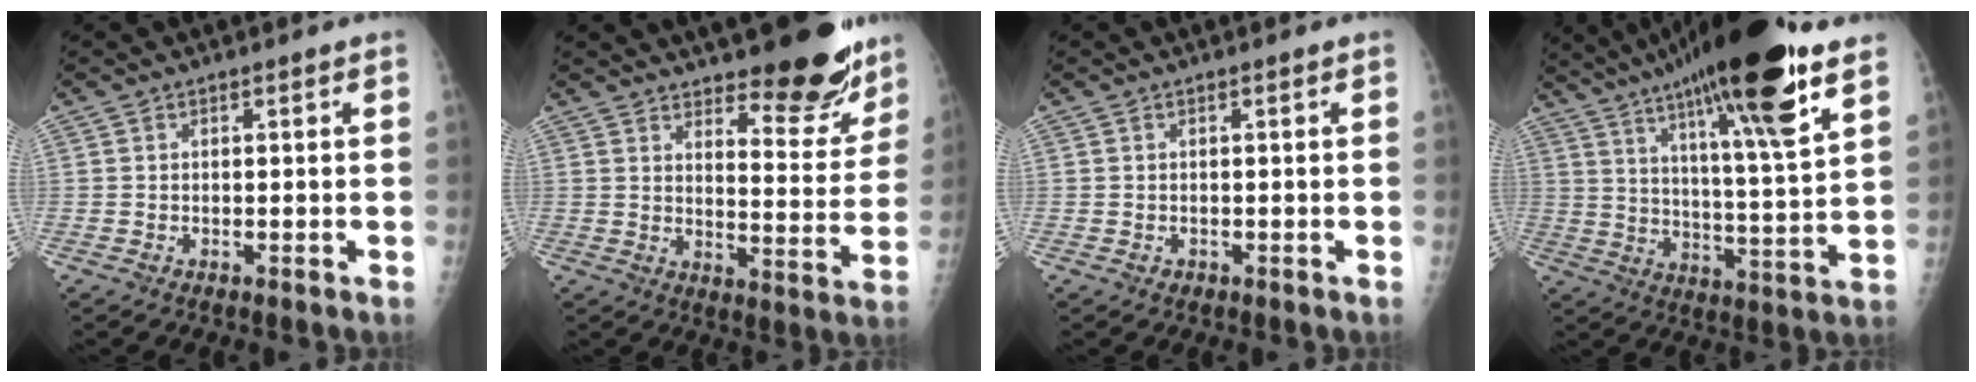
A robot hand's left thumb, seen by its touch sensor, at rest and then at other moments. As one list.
[{"total": 15.2, "force": [11.7, 4.9, 8.3], "torque": [-0.062, -0.093, 0.157]}, {"total": 0.6, "force": [-0.2, 0.5, 0.1], "torque": [-0.002, 0.002, -0.001]}, {"total": 23.9, "force": [14.9, 3.4, 18.4], "torque": [-0.290, -0.042, 0.238]}]